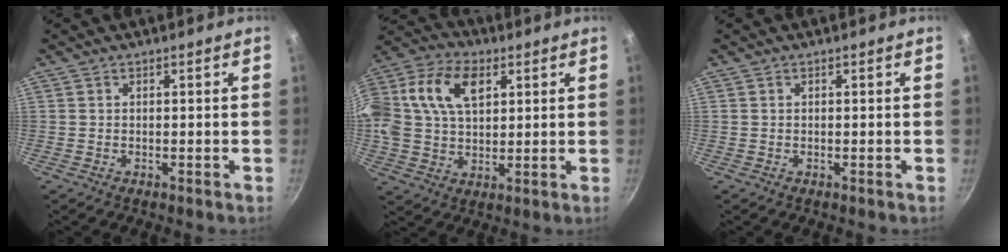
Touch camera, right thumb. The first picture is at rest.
{"total": 21.6, "force": [6.3, 14.5, 14.8], "torque": [-0.322, 0.028, 0.104]}
{"total": 0.0}